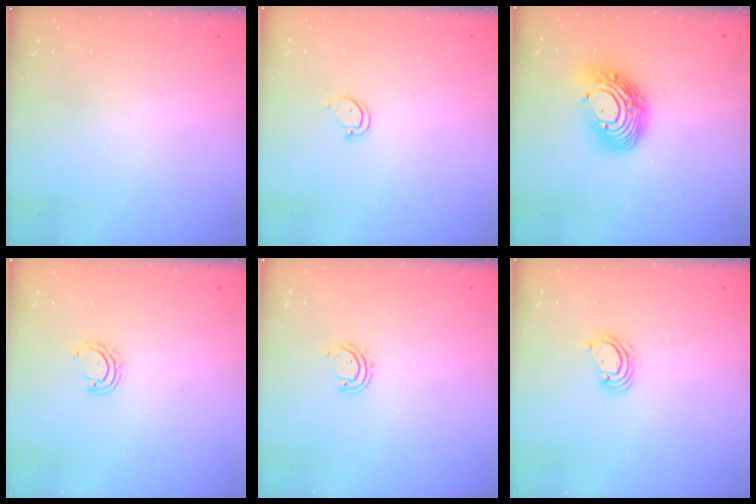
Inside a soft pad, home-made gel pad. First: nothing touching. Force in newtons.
{"total": 3.6, "press": 3.6, "slide": 0.2}
{"total": 14.0, "press": 14.0, "slide": 1.1}
{"total": 3.2, "press": 3.1, "slide": 0.2}
{"total": 2.9, "press": 2.9, "slide": 0.3}
{"total": 2.9, "press": 2.9, "slide": 0.3}